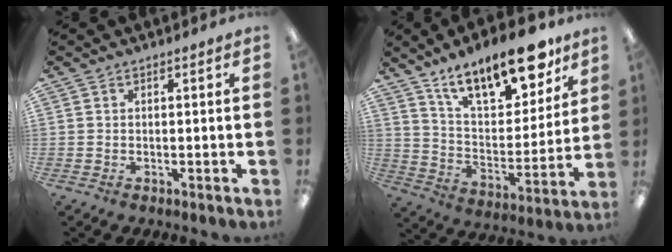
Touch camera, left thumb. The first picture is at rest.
{"total": 20.0, "force": [14.2, 7.9, 11.5], "torque": [-0.174, -0.084, 0.241]}